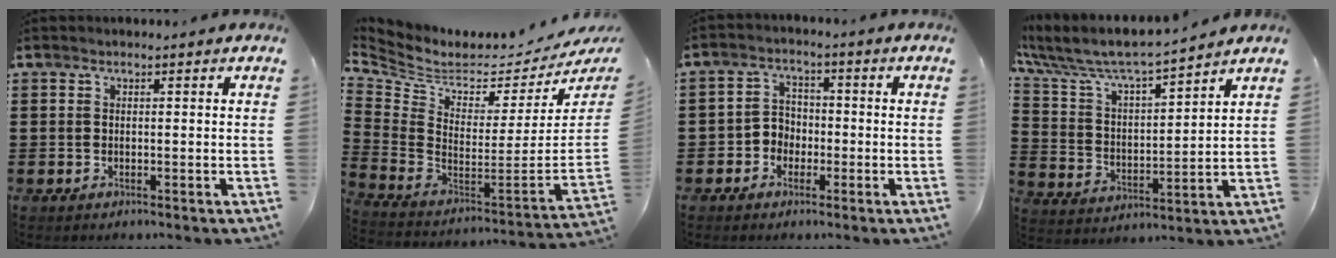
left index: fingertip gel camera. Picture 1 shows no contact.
{"total": 2.9, "force": [1.8, 1.7, 1.5], "torque": [-0.053, -0.045, 0.025]}
{"total": 3.5, "force": [-1.6, 2.8, 1.2], "torque": [-0.033, 0.008, -0.037]}
{"total": 7.1, "force": [6.6, 0.6, 2.5], "torque": [-0.082, -0.048, 0.110]}